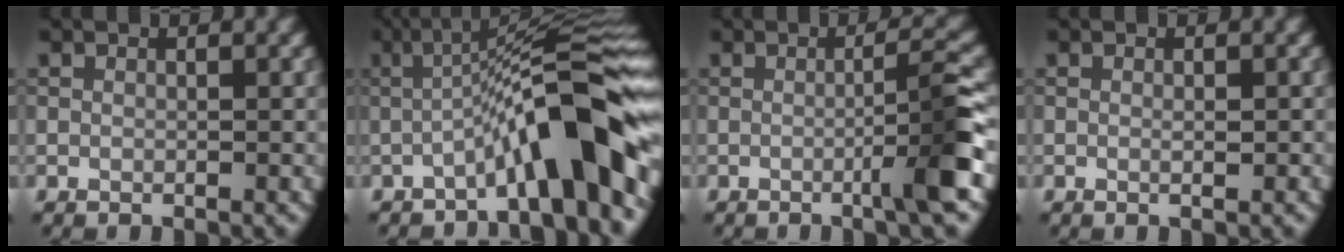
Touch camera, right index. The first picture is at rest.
{"total": 10.0, "force": [-3.0, 1.6, 9.4], "torque": [-0.123, 0.025, -0.060]}
{"total": 4.6, "force": [-1.3, 0.2, 4.4], "torque": [-0.059, 0.014, -0.035]}
{"total": 0.7, "force": [0.0, 0.1, 0.7], "torque": [-0.012, -0.002, 0.000]}